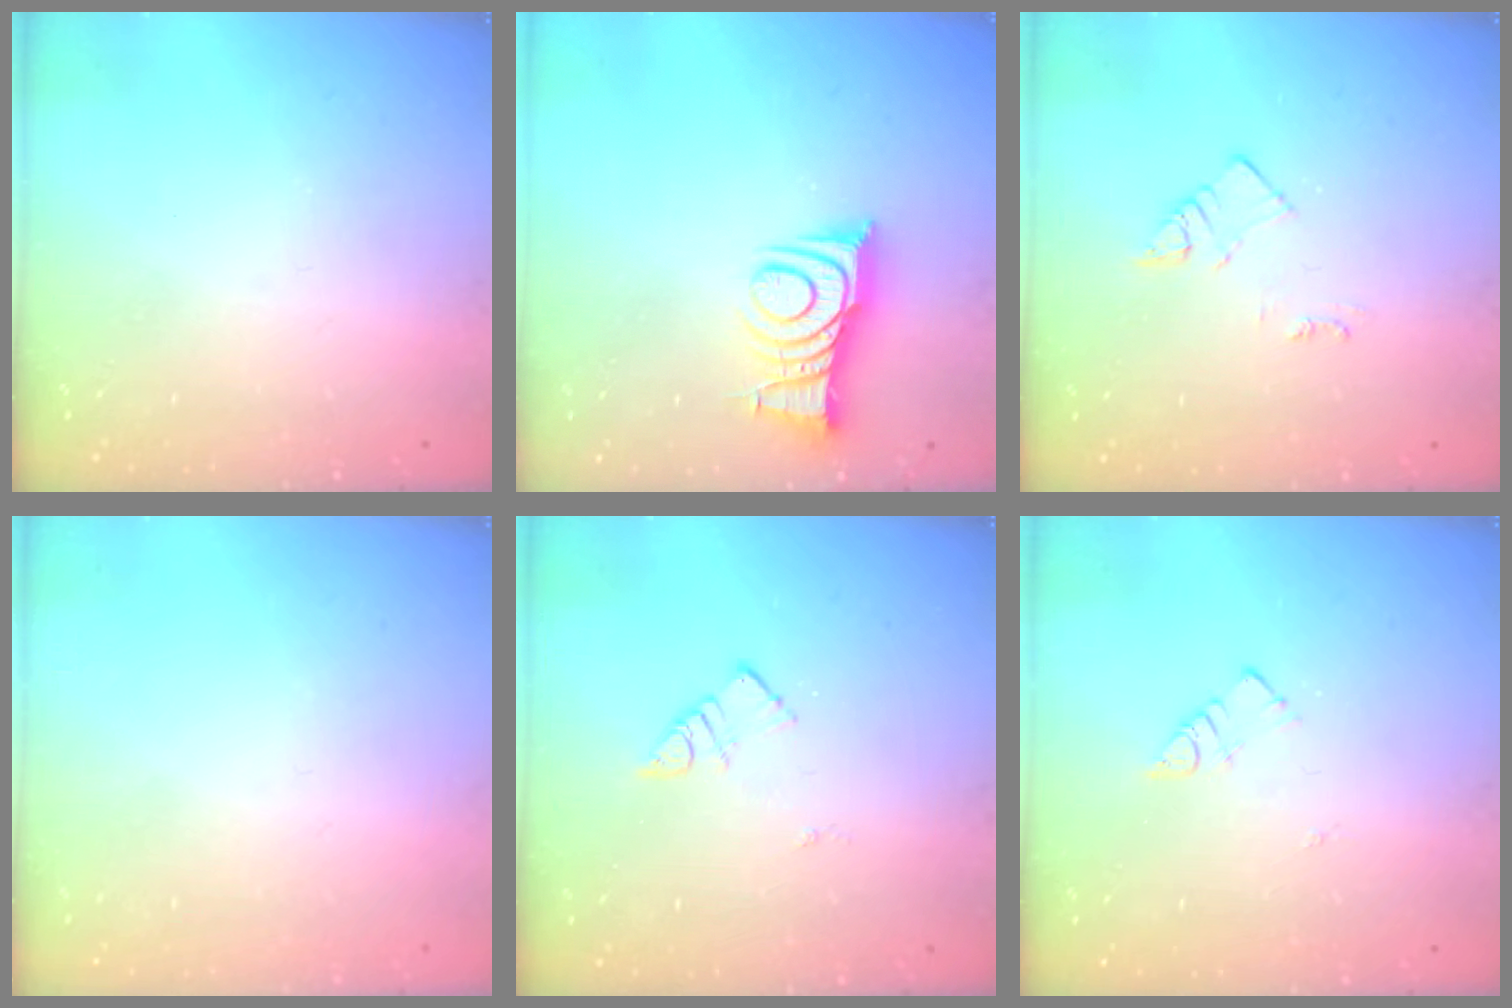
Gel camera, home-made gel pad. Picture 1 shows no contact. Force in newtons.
{"total": 10.4, "press": 10.4, "slide": 0.2}
{"total": 3.8, "press": 3.8, "slide": 0.6}
{"total": 1.8, "press": 1.7, "slide": 0.1}
{"total": 4.4, "press": 4.4, "slide": 0.4}
{"total": 2.9, "press": 2.9, "slide": 0.4}